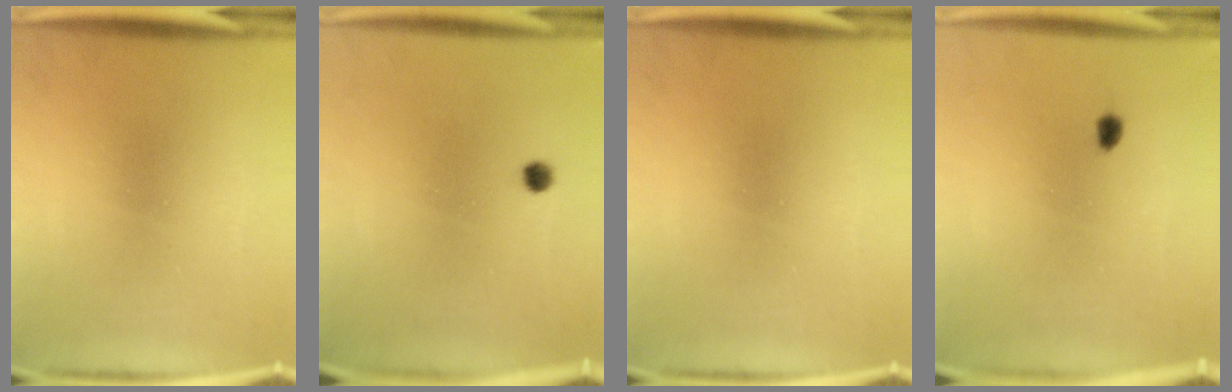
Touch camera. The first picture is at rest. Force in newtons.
{"total": 1.3}
{"total": 0.0}
{"total": 1.7}